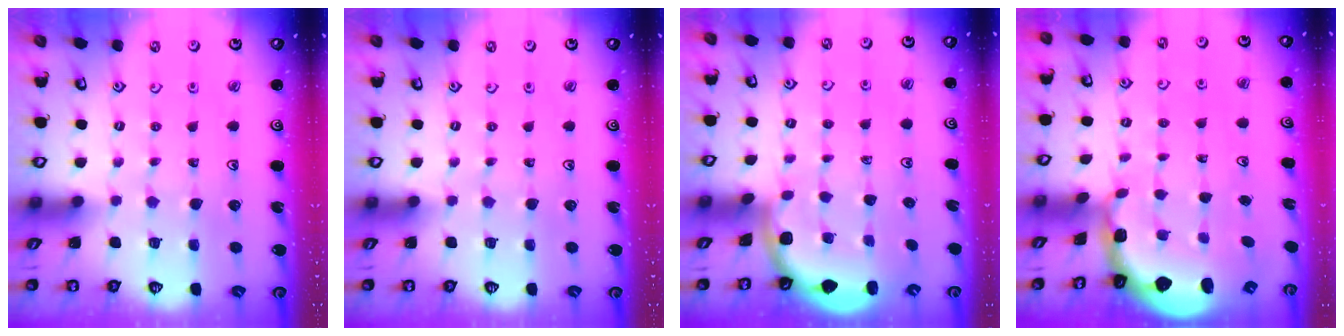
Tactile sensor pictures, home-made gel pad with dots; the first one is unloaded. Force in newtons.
{"total": 0.0}
{"total": 1.7, "press": 1.7, "slide": 0.1}
{"total": 2.3, "press": 1.5, "slide": 1.8}